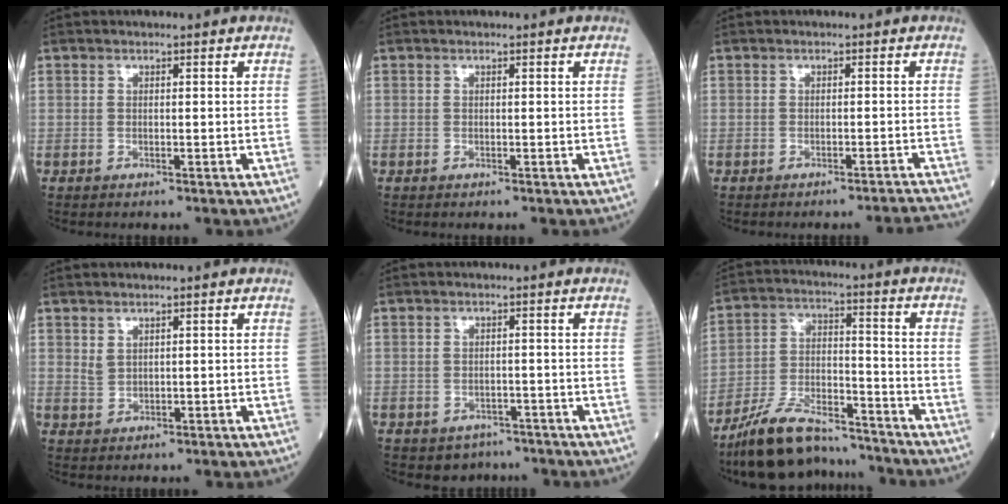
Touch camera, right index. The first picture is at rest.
{"total": 0.0}
{"total": 4.3, "force": [-4.0, -1.6, 0.2], "torque": [0.005, -0.003, -0.047]}
{"total": 1.4, "force": [0.9, 0.9, 0.7], "torque": [-0.014, 0.000, 0.025]}
{"total": 3.1, "force": [-2.2, 2.2, 0.1], "torque": [-0.002, 0.009, -0.028]}
{"total": 13.1, "force": [-11.7, 3.8, 4.7], "torque": [-0.089, 0.015, -0.207]}